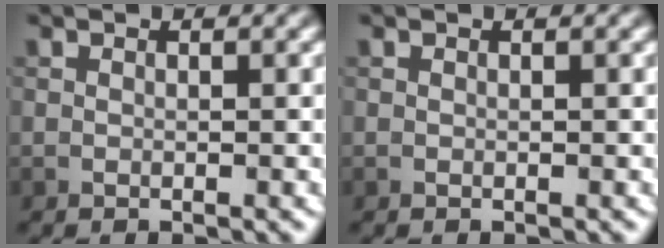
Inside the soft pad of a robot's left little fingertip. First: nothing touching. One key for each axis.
{"total": 0.0}